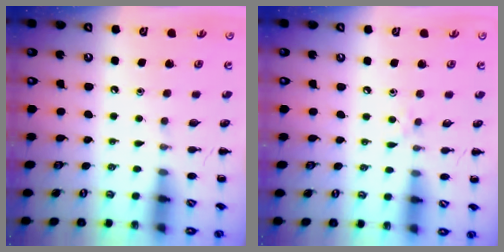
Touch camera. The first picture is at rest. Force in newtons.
{"total": 3.5, "press": 3.2, "slide": 1.5}